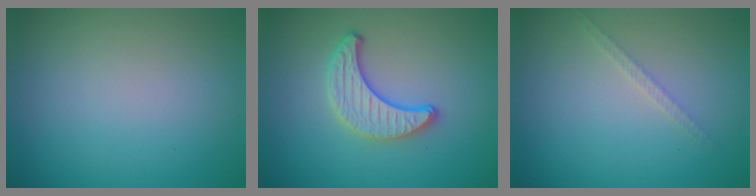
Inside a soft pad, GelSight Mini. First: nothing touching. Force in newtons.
{"total": 3.5, "press": 3.2, "slide": 1.5}
{"total": 1.1, "press": 1.1, "slide": 0.2}